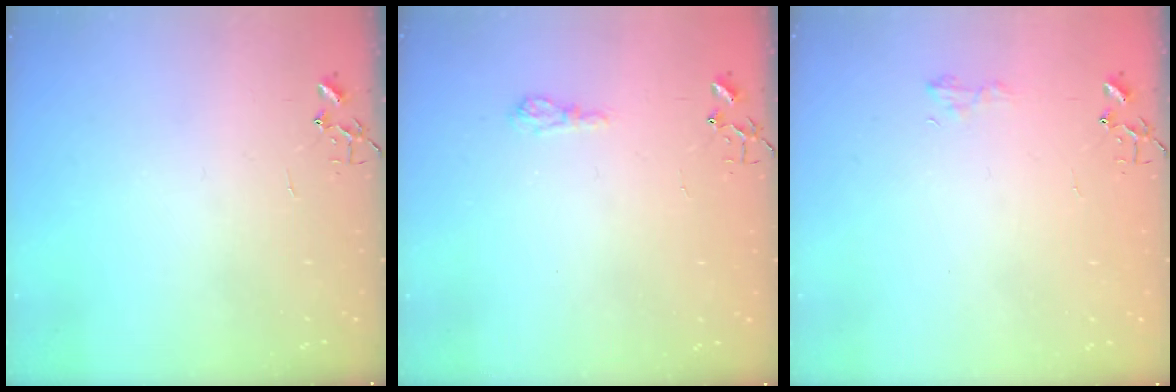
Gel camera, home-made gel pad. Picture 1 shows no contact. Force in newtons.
{"total": 6.5, "press": 6.5, "slide": 0.7}
{"total": 5.6, "press": 5.6, "slide": 0.6}